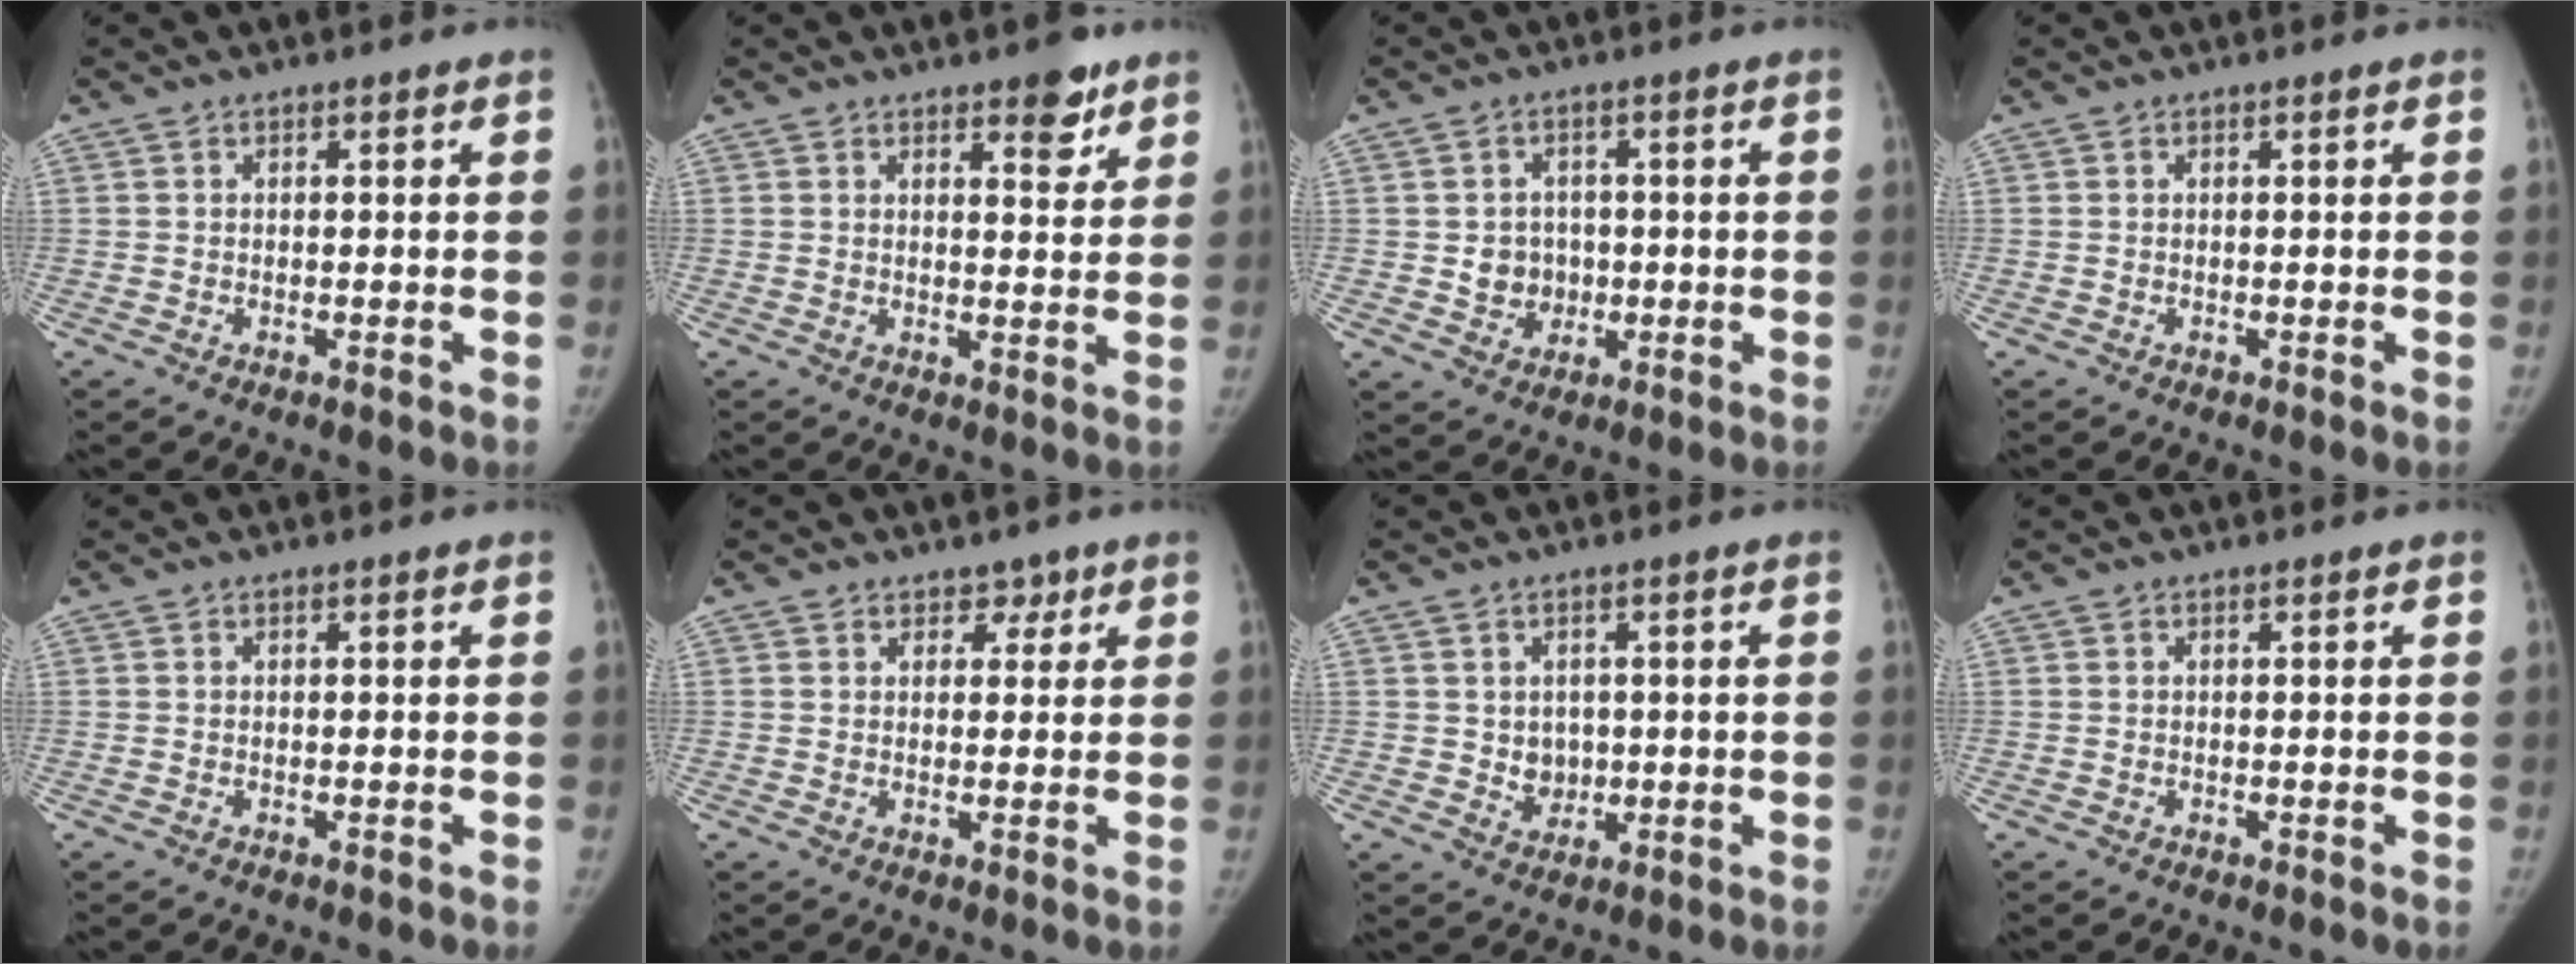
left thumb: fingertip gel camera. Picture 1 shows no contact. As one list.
[{"total": 5.2, "force": [3.4, 2.1, 3.2], "torque": [-0.022, -0.020, 0.044]}, {"total": 5.3, "force": [-0.4, 4.9, 2.0], "torque": [0.000, 0.007, -0.002]}, {"total": 0.0}, {"total": 0.0}, {"total": 2.5, "force": [1.7, 1.8, 0.5], "torque": [0.022, -0.007, 0.019]}, {"total": 3.9, "force": [0.1, 3.5, 1.8], "torque": [-0.004, -0.002, 0.012]}, {"total": 0.0}]